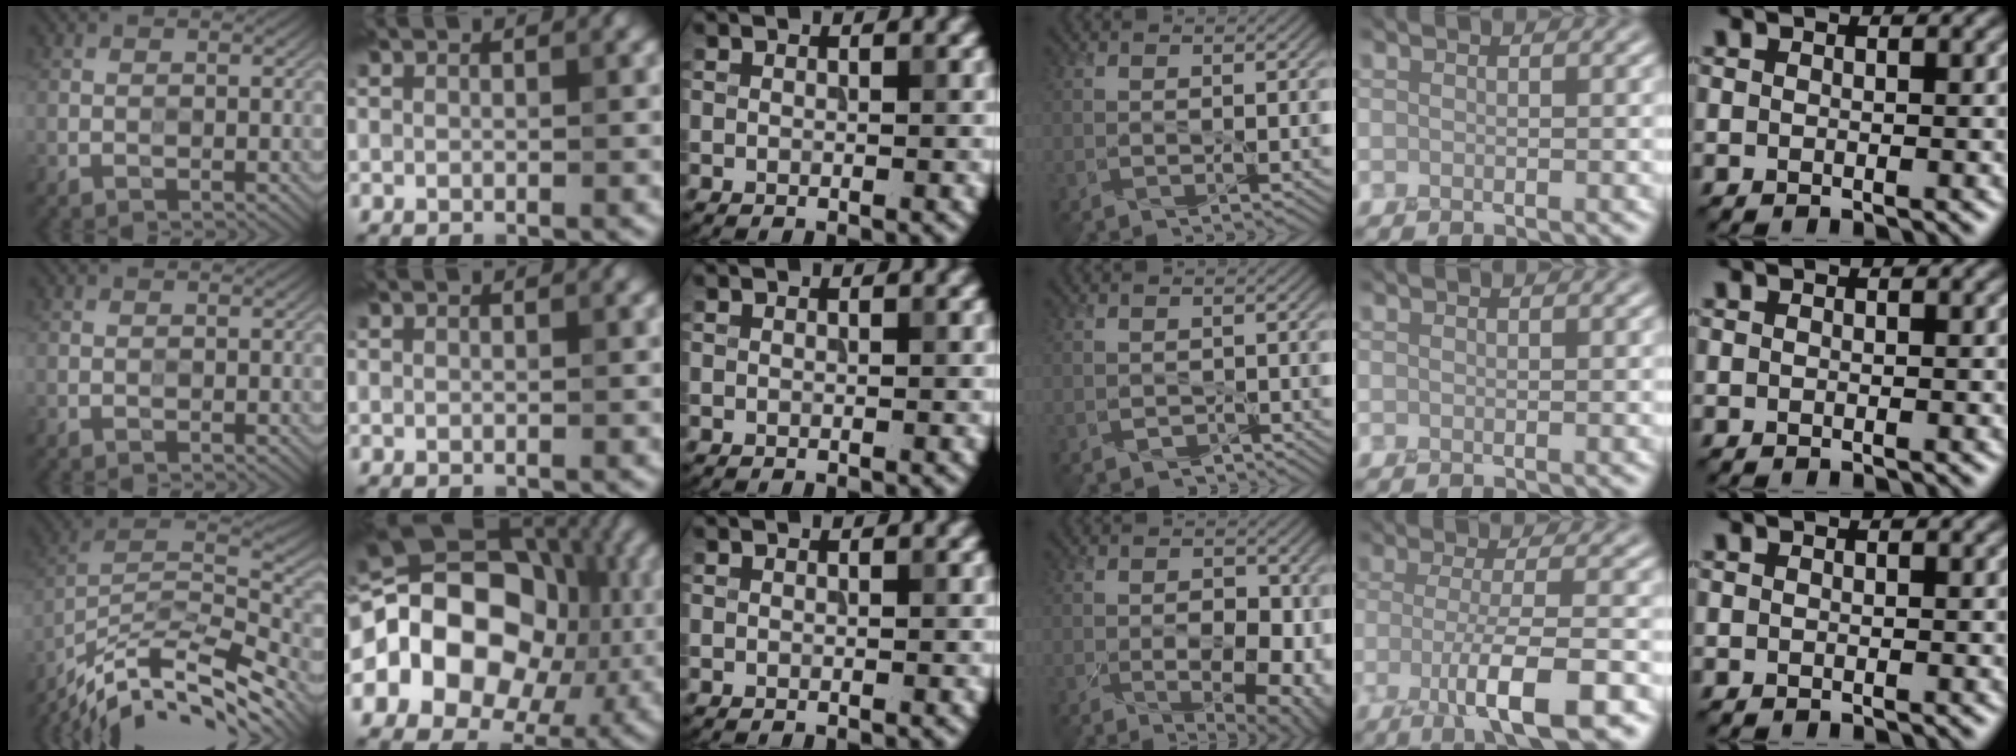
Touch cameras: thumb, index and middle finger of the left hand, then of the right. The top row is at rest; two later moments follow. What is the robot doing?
{"motion": "peel", "object": "sticker"}